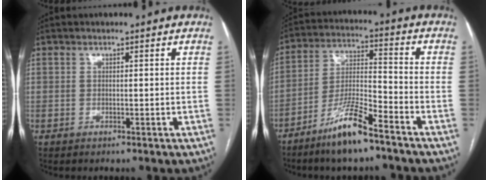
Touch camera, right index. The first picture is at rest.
{"total": 10.5, "force": [-7.4, 1.1, 7.3], "torque": [-0.145, -0.018, -0.144]}